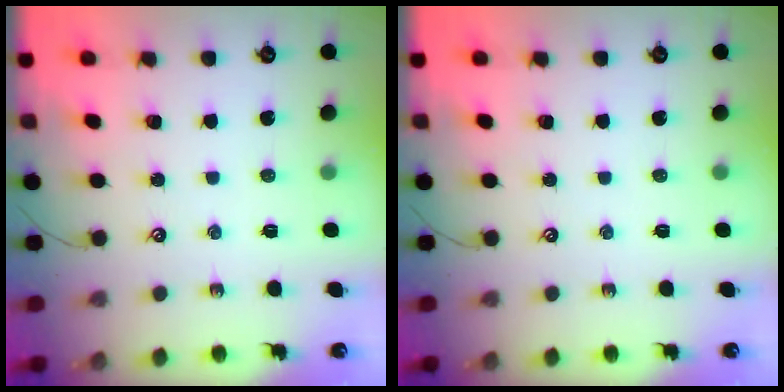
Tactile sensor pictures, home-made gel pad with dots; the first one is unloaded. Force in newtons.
{"total": 0.0}